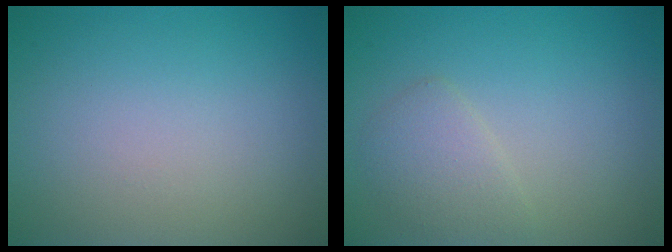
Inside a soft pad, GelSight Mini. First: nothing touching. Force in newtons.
{"total": 2.1, "press": 2.1, "slide": 0.1}